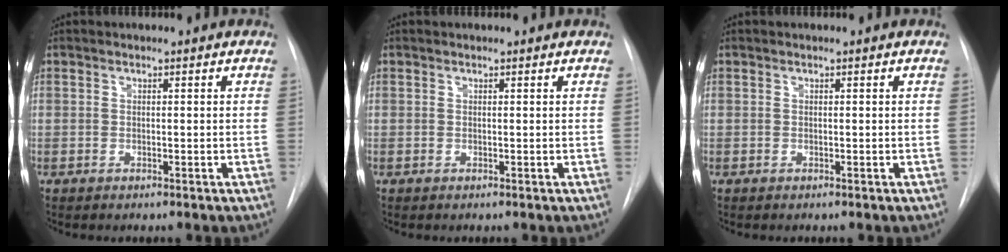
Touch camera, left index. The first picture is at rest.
{"total": 0.0}
{"total": 0.0}